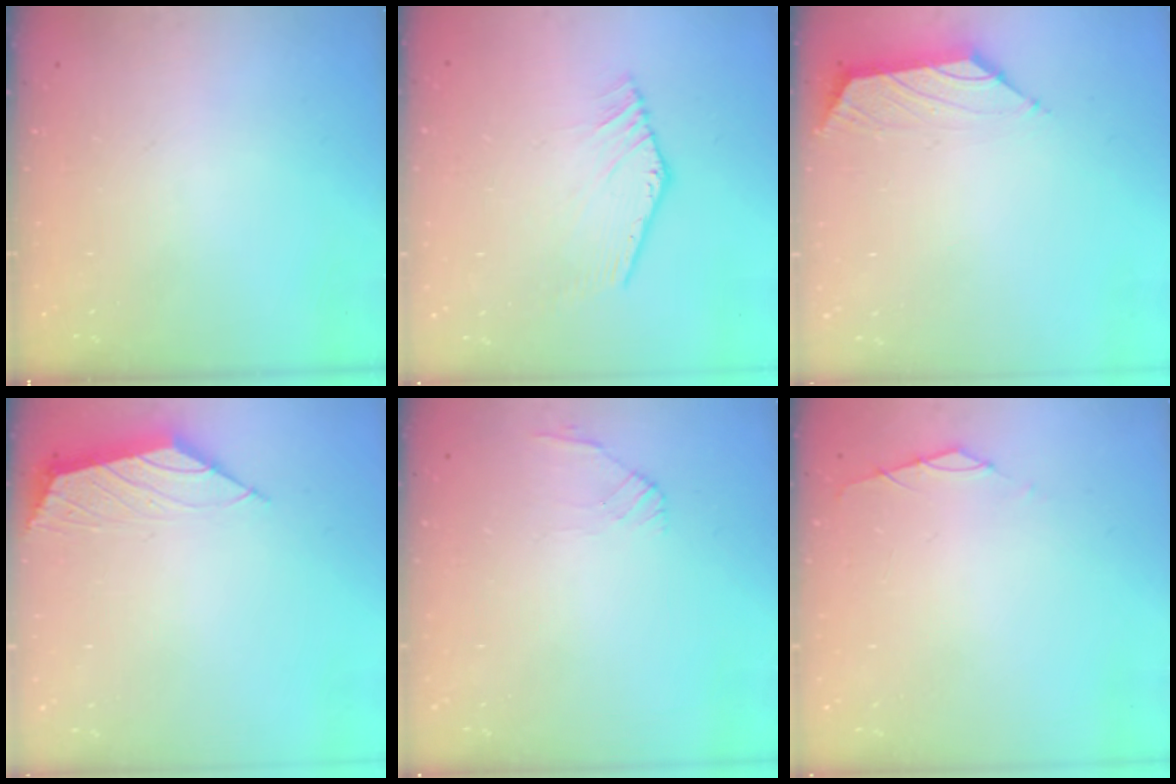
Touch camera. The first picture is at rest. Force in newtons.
{"total": 2.5, "press": 2.5, "slide": 0.1}
{"total": 1.6, "press": 1.4, "slide": 0.6}
{"total": 2.2, "press": 2.2, "slide": 0.5}
{"total": 2.8, "press": 2.6, "slide": 0.8}
{"total": 0.7, "press": 0.6, "slide": 0.4}